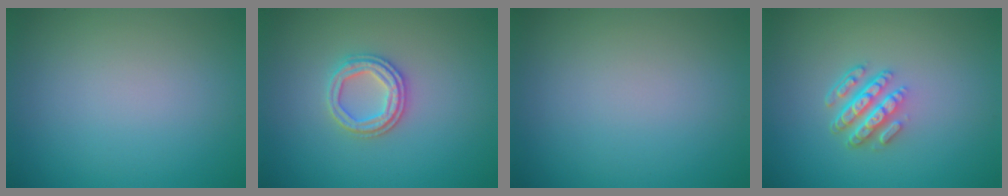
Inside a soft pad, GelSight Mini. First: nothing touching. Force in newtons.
{"total": 2.8, "press": 2.6, "slide": 1.0}
{"total": 0.0}
{"total": 4.3, "press": 3.1, "slide": 3.0}